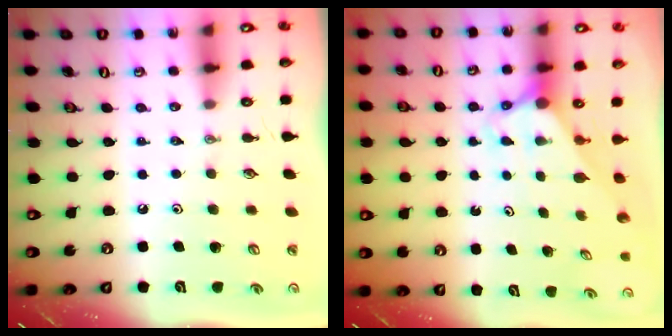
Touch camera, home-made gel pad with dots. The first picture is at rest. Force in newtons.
{"total": 3.0, "press": 3.0, "slide": 0.0}